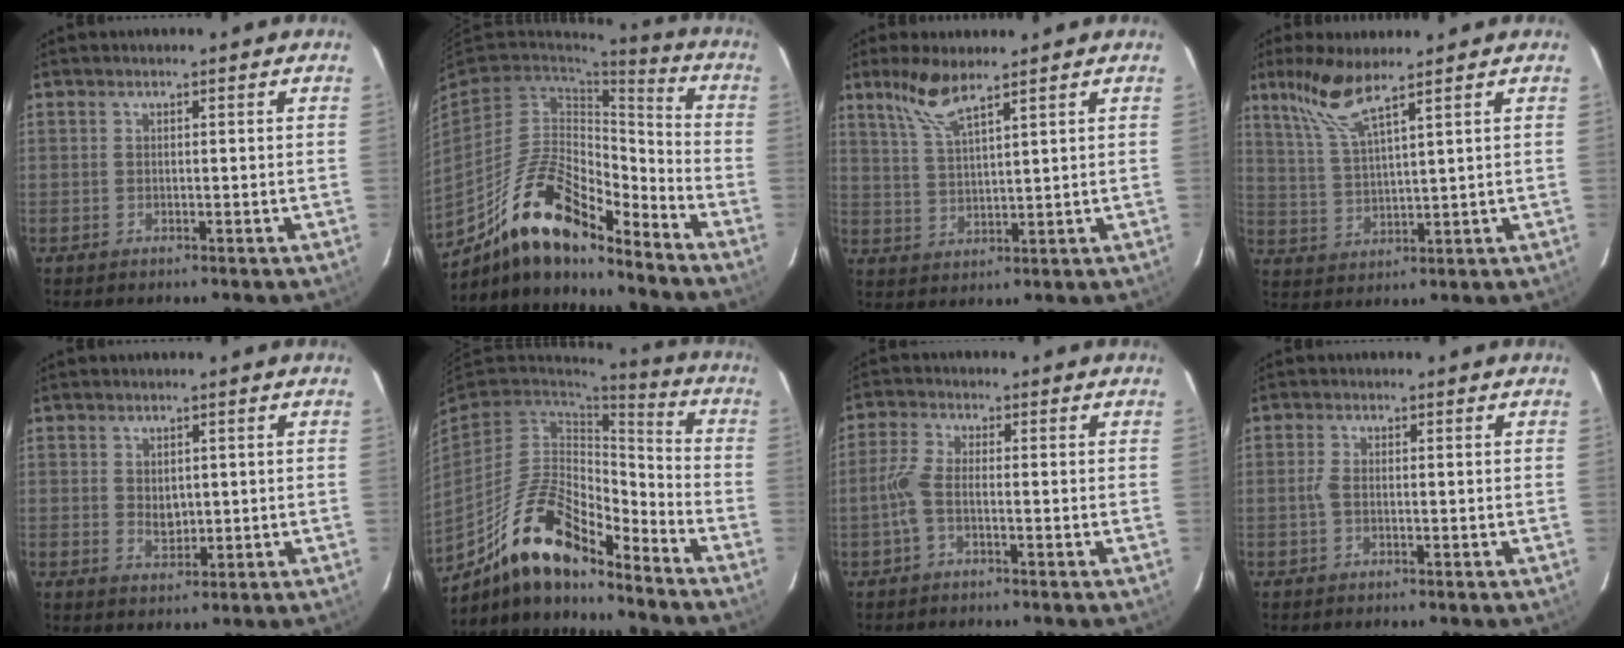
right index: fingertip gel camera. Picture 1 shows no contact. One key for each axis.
{"total": 18.1, "fx": -12.9, "fy": 6.3, "fz": 11.0, "tx": -0.215, "ty": 0.002, "tz": -0.236}
{"total": 6.6, "fx": 4.9, "fy": 1.0, "fz": 4.3, "tx": -0.093, "ty": 0.005, "tz": 0.106}
{"total": 7.8, "fx": 5.7, "fy": 0.4, "fz": 5.3, "tx": -0.114, "ty": 0.009, "tz": 0.126}
{"total": 2.8, "fx": 0.5, "fy": 2.2, "fz": 1.8, "tx": -0.026, "ty": -0.003, "tz": 0.012}
{"total": 17.2, "fx": -12.1, "fy": 5.9, "fz": 10.7, "tx": -0.214, "ty": 0.000, "tz": -0.225}
{"total": 3.6, "fx": -1.4, "fy": 1.0, "fz": 3.1, "tx": -0.079, "ty": 0.005, "tz": -0.031}
{"total": 1.5, "fx": -0.3, "fy": 0.6, "fz": 1.3, "tx": -0.029, "ty": 0.003, "tz": -0.008}